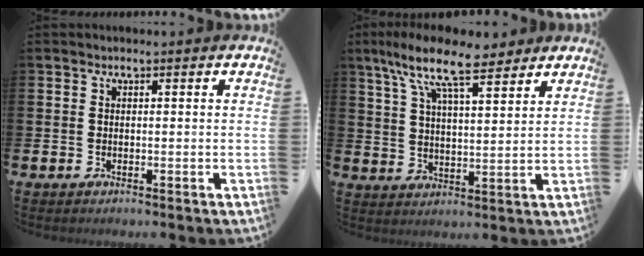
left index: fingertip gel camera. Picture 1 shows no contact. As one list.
[{"total": 10.9, "force": [8.9, 2.8, 5.7], "torque": [-0.124, -0.032, 0.158]}]